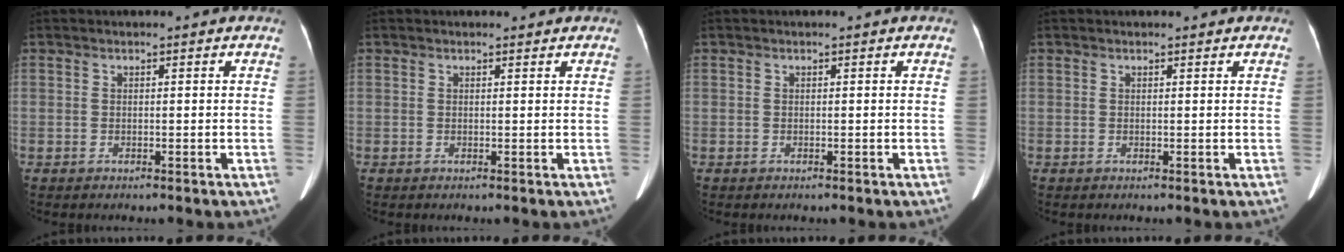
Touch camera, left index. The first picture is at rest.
{"total": 1.8, "force": [1.6, 0.5, 0.5], "torque": [-0.006, 0.008, 0.021]}
{"total": 0.0}
{"total": 1.5, "force": [1.3, 0.4, 0.5], "torque": [-0.007, 0.010, 0.019]}